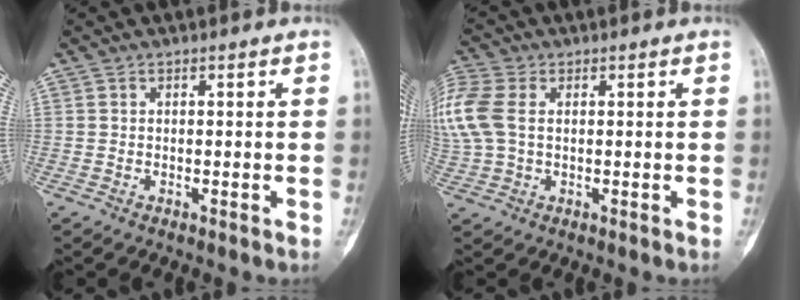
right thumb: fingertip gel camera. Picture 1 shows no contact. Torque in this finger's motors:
{"motor_torque": [0.72, 1.28, 1.01, 0.16, 0.12]}